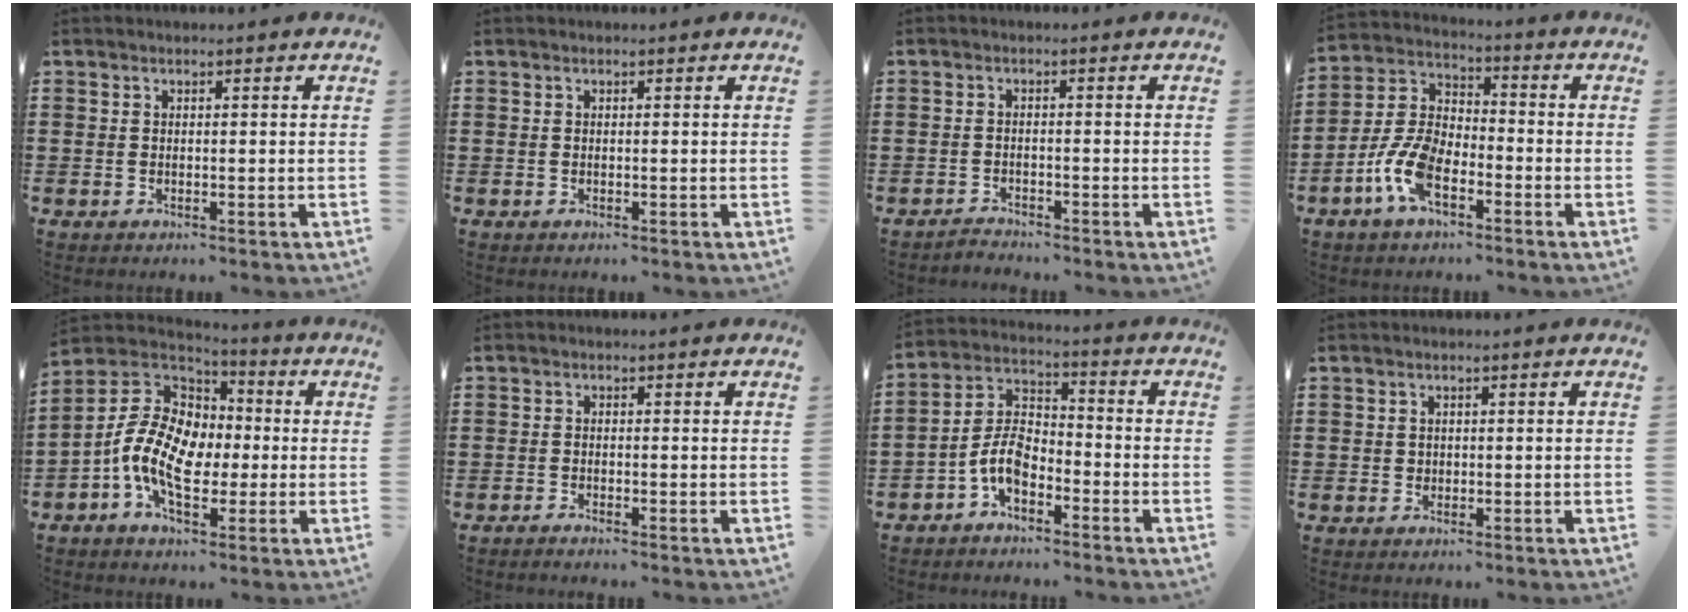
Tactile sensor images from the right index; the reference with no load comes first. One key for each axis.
{"total": 0.0}
{"total": 1.4, "fx": -1.4, "fy": 0.2, "fz": 0.0, "tx": -0.005, "ty": 0.003, "tz": -0.031}
{"total": 8.9, "fx": -4.1, "fy": 4.6, "fz": 6.5, "tx": -0.172, "ty": -0.001, "tz": -0.086}
{"total": 12.7, "fx": -2.0, "fy": 8.4, "fz": 9.3, "tx": -0.223, "ty": 0.009, "tz": -0.041}
{"total": 0.8, "fx": -0.8, "fy": 0.0, "fz": 0.2, "tx": -0.005, "ty": -0.002, "tz": -0.016}
{"total": 6.8, "fx": -3.6, "fy": 3.6, "fz": 4.6, "tx": -0.117, "ty": 0.005, "tz": -0.077}
{"total": 0.7, "fx": 0.2, "fy": 0.7, "fz": 0.1, "tx": -0.004, "ty": 0.004, "tz": 0.004}